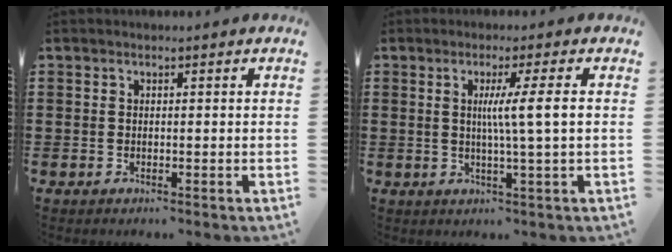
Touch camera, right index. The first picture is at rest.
{"total": 6.2, "force": [0.8, -0.7, 6.1], "torque": [-0.115, -0.008, 0.006]}